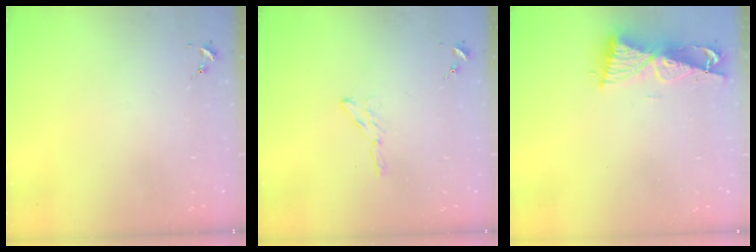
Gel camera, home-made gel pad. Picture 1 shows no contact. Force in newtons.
{"total": 3.9, "press": 3.8, "slide": 0.5}
{"total": 8.5, "press": 8.4, "slide": 1.0}